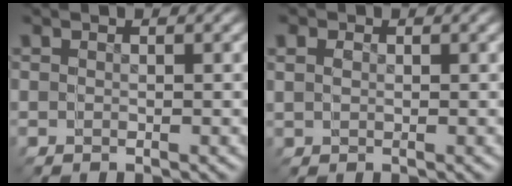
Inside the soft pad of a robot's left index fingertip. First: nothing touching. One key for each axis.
{"total": 0.5, "fx": 0.1, "fy": 0.5, "fz": 0.2, "tx": 0.003, "ty": -0.005, "tz": 0.005}